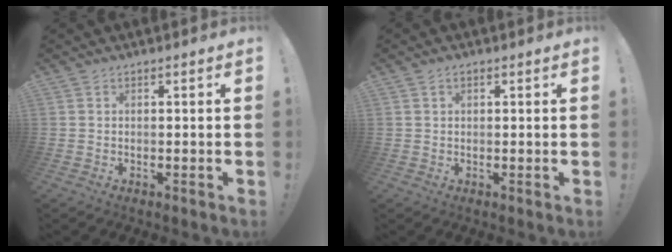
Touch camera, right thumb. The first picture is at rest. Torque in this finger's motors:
{"motor_torque": [-0.02, -0.02, -0.04, -0.07, 0.13]}